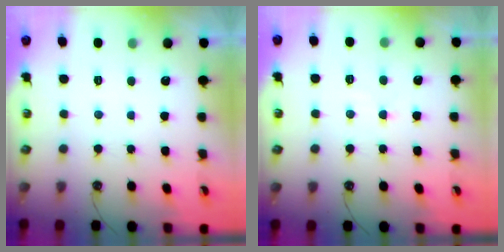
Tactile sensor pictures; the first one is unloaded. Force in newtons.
{"total": 0.9, "press": 0.9, "slide": 0.1}